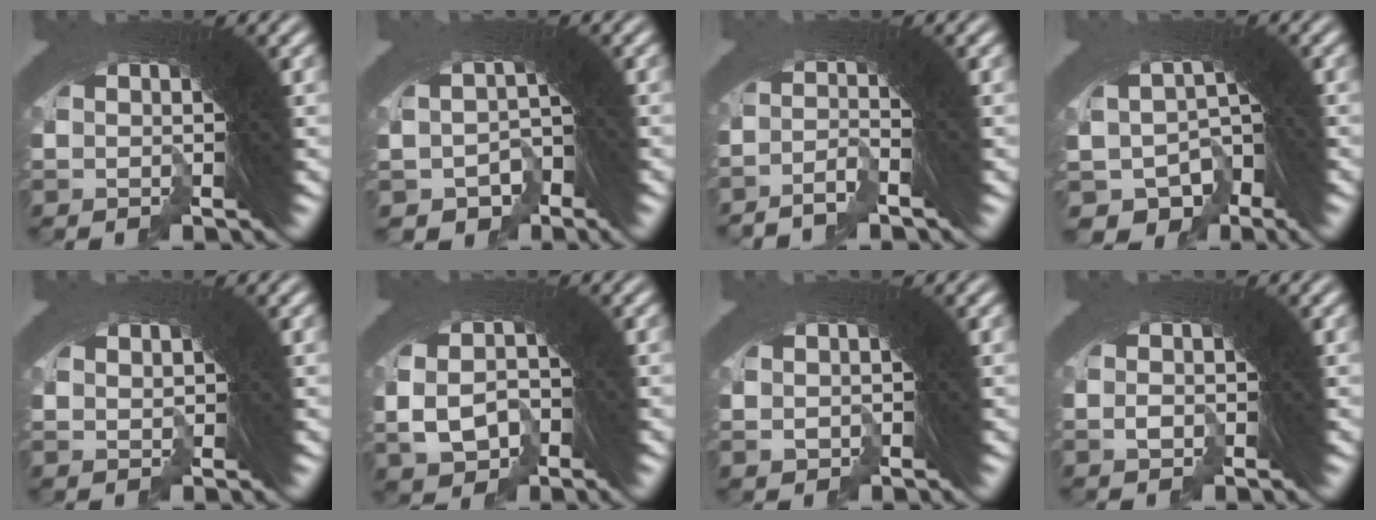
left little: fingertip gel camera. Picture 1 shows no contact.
{"total": 7.1, "force": [-5.3, 4.6, -1.0], "torque": [-0.023, -0.044, -0.076]}
{"total": 3.0, "force": [-3.0, 0.2, -0.4], "torque": [0.010, -0.003, -0.055]}
{"total": 10.8, "force": [-7.0, 8.0, 1.5], "torque": [-0.083, -0.069, -0.100]}
{"total": 1.8, "force": [-1.2, 0.3, -1.3], "torque": [0.006, -0.016, -0.010]}
{"total": 5.6, "force": [-2.9, 4.7, 0.7], "torque": [-0.010, -0.014, -0.047]}
{"total": 1.4, "force": [-0.8, 0.8, -0.9], "torque": [0.004, -0.009, -0.005]}
{"total": 1.2, "force": [-0.9, 0.4, -0.7], "torque": [0.015, -0.003, -0.010]}